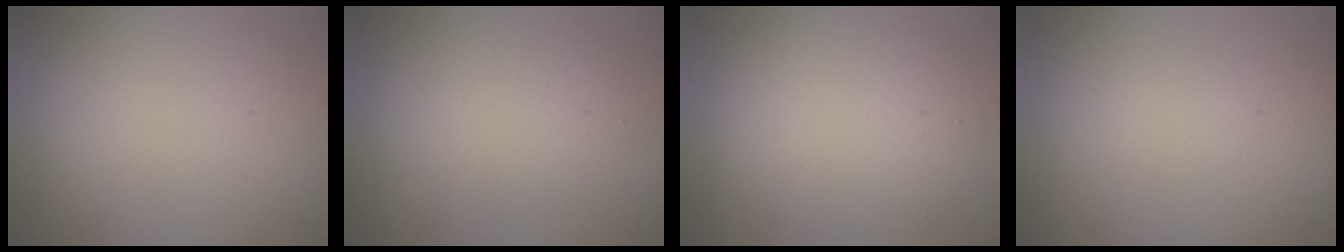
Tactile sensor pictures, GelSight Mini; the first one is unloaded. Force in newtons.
{"total": 3.3, "press": 3.3, "slide": 0.1}
{"total": 5.8, "press": 5.8, "slide": 0.3}
{"total": 0.6, "press": 0.6, "slide": 0.0}